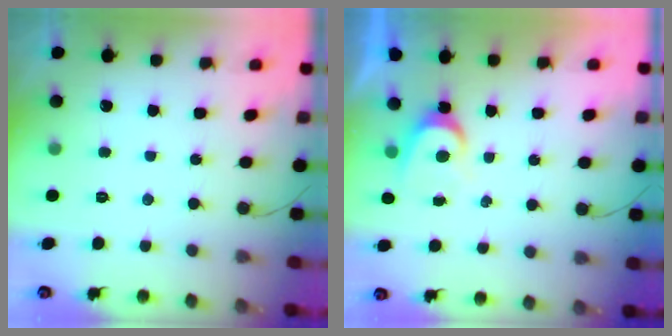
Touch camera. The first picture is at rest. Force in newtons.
{"total": 4.4, "press": 4.4, "slide": 0.5}